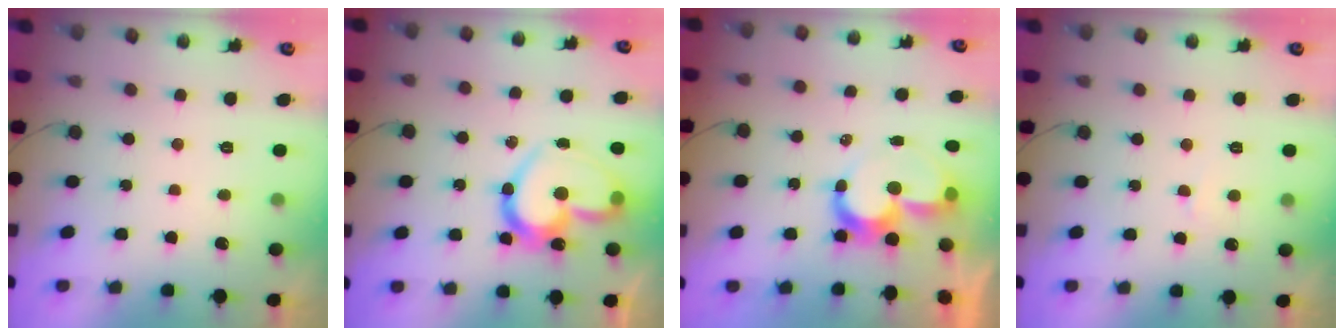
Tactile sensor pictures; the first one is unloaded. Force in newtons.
{"total": 19.1, "press": 19.0, "slide": 1.3}
{"total": 10.0, "press": 9.9, "slide": 0.7}
{"total": 2.6, "press": 2.6, "slide": 0.1}